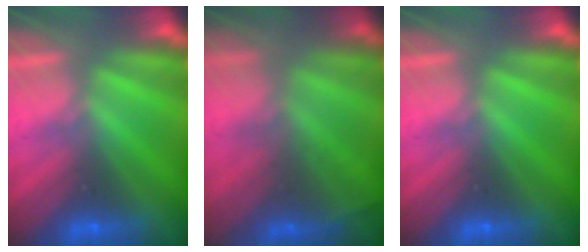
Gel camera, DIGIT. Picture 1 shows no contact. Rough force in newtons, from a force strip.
{"total": 7.2}
{"total": 0.0}